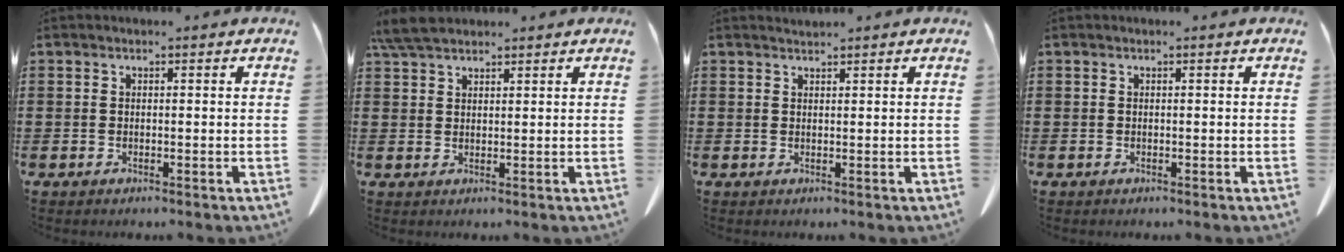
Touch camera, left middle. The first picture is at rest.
{"total": 4.5, "force": [3.8, 1.2, 2.1], "torque": [-0.052, 0.000, 0.072]}
{"total": 0.9, "force": [0.9, 0.1, 0.0], "torque": [-0.002, 0.000, 0.018]}
{"total": 0.0}